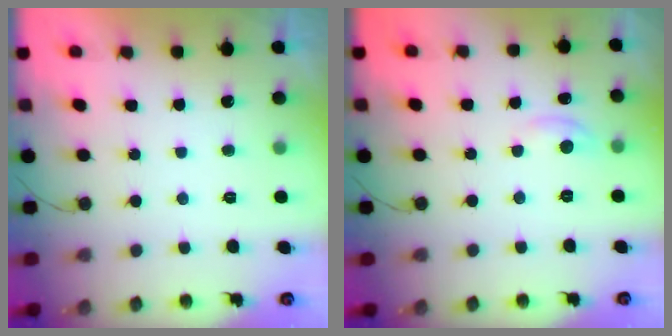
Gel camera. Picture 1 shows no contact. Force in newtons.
{"total": 3.1, "press": 3.1, "slide": 0.2}